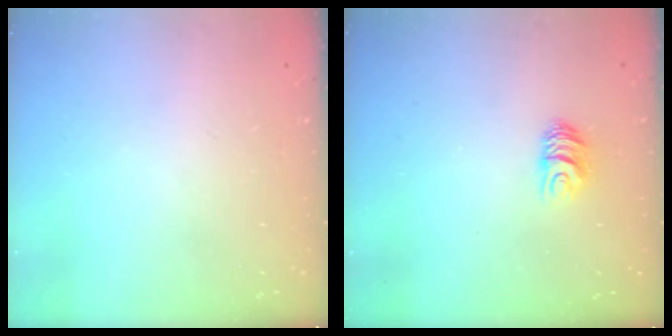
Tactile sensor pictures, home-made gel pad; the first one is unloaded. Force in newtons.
{"total": 6.4, "press": 6.4, "slide": 0.5}